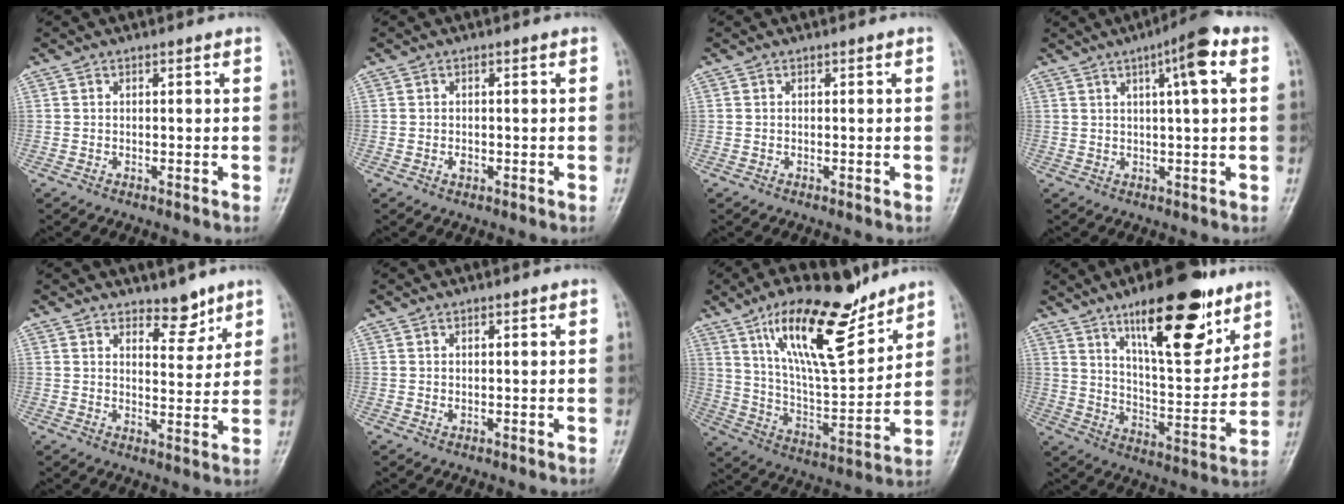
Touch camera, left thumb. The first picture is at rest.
{"total": 1.3, "force": [-0.3, 1.0, 0.8], "torque": [-0.008, 0.001, -0.004]}
{"total": 0.0}
{"total": 7.8, "force": [2.9, 1.1, 7.2], "torque": [-0.113, 0.007, 0.041]}
{"total": 5.4, "force": [4.1, 2.4, 2.5], "torque": [-0.009, -0.033, 0.063]}
{"total": 1.1, "force": [0.5, 0.5, 0.8], "torque": [-0.011, 0.000, 0.010]}
{"total": 20.3, "force": [12.8, 6.8, 14.3], "torque": [-0.204, -0.068, 0.231]}
{"total": 20.4, "force": [12.3, 7.0, 14.7], "torque": [-0.181, -0.066, 0.202]}